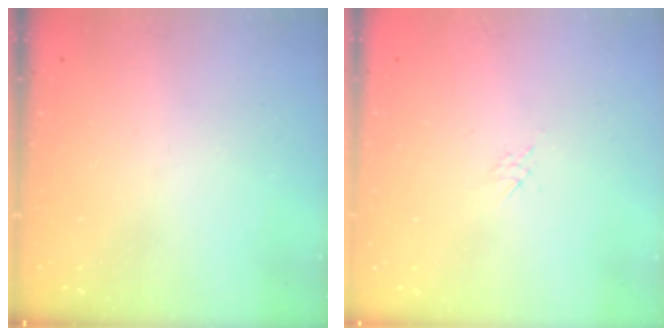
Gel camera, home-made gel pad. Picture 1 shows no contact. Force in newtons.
{"total": 2.2, "press": 2.2, "slide": 0.4}